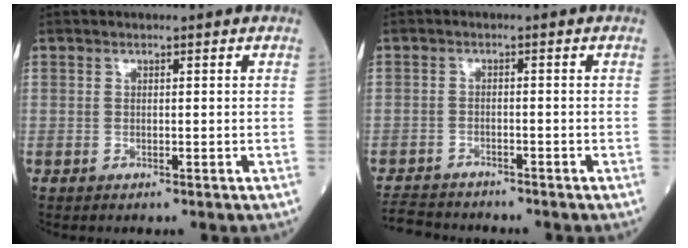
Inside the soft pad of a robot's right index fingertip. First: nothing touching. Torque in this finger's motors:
{"motor_torque": [-2.01, -0.13, -1.06, -0.21]}